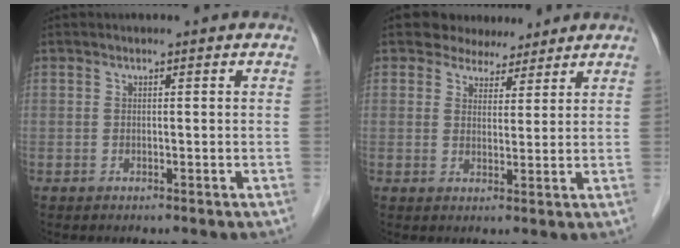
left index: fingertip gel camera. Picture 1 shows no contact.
{"total": 4.4, "force": [3.8, 2.2, 0.5], "torque": [-0.001, 0.000, 0.054]}